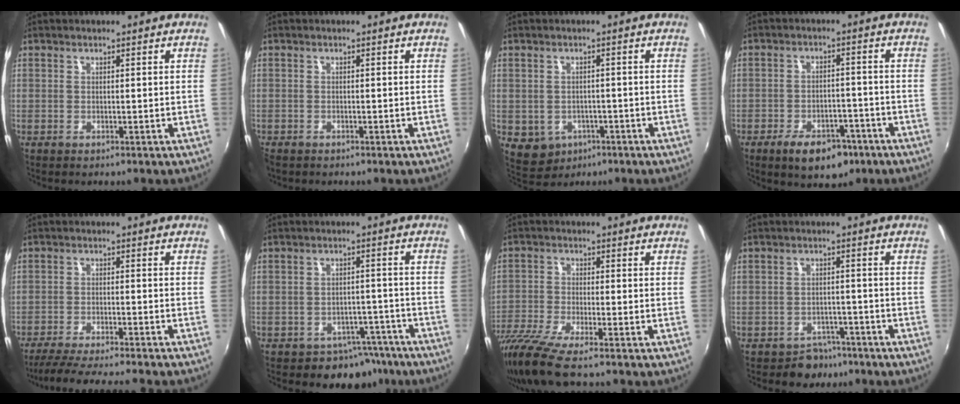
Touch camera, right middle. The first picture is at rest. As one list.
[{"total": 1.1, "force": [-0.9, 0.6, 0.2], "torque": [-0.009, -0.003, -0.018]}, {"total": 6.5, "force": [-2.5, 5.4, 2.5], "torque": [-0.065, -0.008, -0.020]}, {"total": 9.5, "force": [-6.0, 5.0, 5.4], "torque": [-0.111, 0.002, -0.082]}, {"total": 11.5, "force": [-10.3, -0.6, 5.1], "torque": [-0.117, -0.017, -0.167]}, {"total": 7.5, "force": [-5.6, 4.8, 1.3], "torque": [-0.019, 0.030, -0.057]}, {"total": 8.9, "force": [-7.1, 0.3, 5.3], "torque": [-0.126, -0.034, -0.134]}, {"total": 3.2, "force": [-2.3, 2.0, 1.0], "torque": [-0.027, -0.001, -0.030]}]